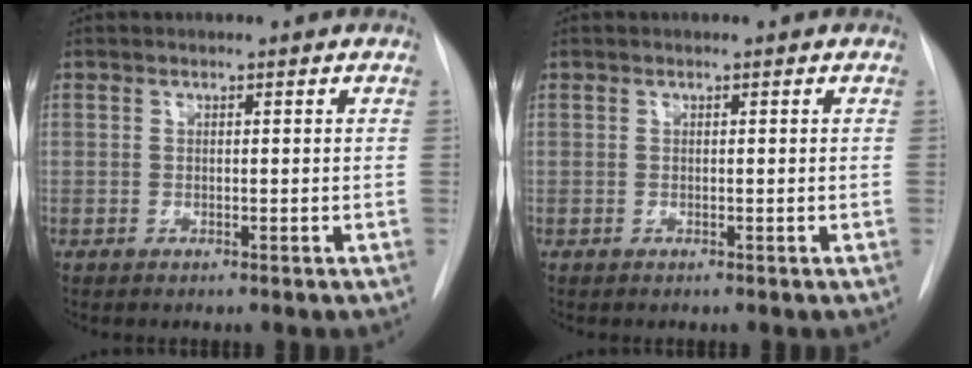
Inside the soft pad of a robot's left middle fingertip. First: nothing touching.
{"total": 0.0}